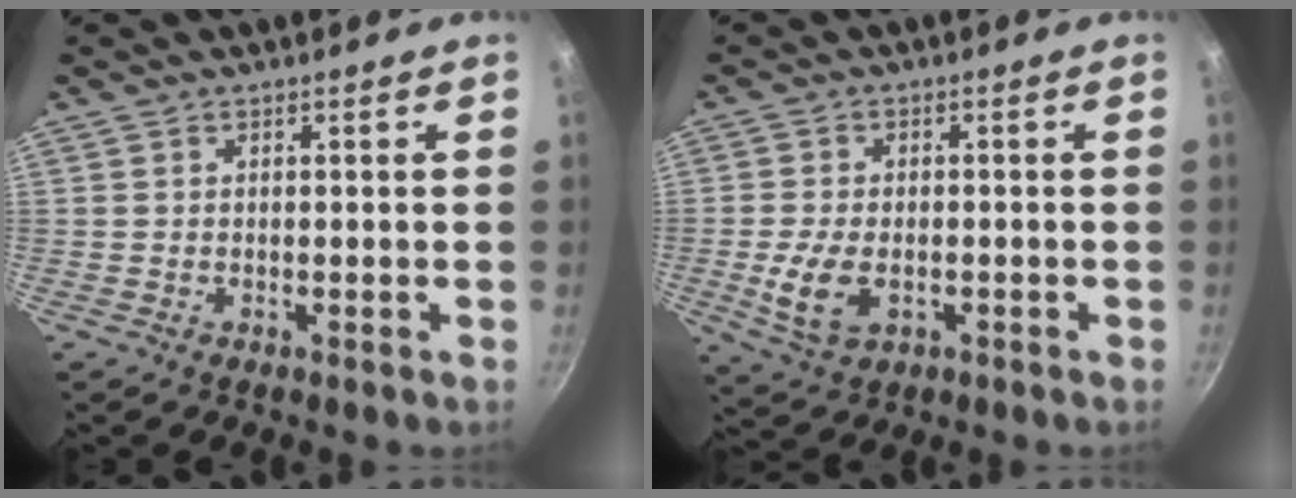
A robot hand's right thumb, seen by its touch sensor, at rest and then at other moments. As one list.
[{"total": 7.5, "force": [-1.8, 4.5, 5.7], "torque": [-0.114, 0.000, -0.029]}]